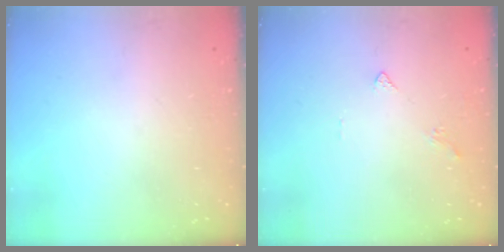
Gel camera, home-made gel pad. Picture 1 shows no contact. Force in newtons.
{"total": 2.0, "press": 1.9, "slide": 0.6}